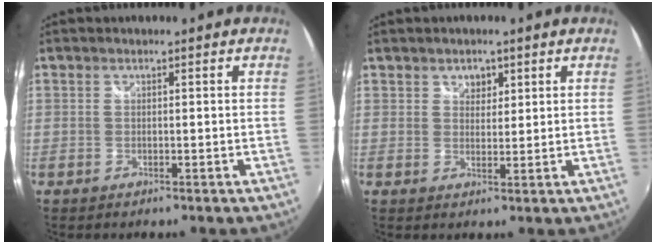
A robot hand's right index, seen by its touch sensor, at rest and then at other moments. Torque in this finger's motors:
{"motor_torque": [0.02, 0.01, 0.07, 0.01]}